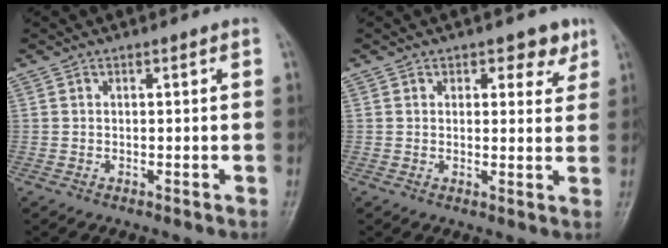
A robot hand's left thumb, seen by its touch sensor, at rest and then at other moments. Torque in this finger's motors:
{"motor_torque": [-0.41, -0.16, -0.20, -0.08, 0.07]}